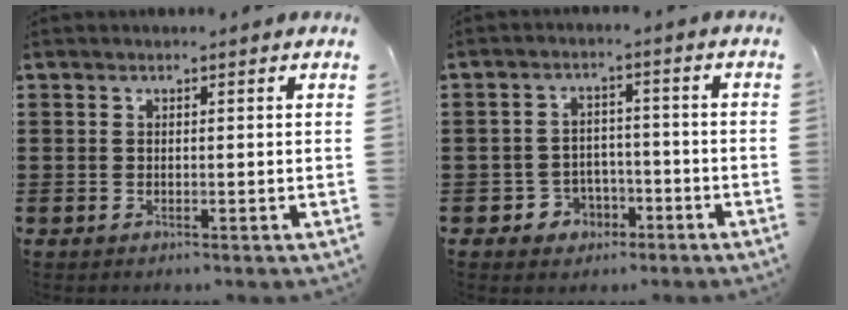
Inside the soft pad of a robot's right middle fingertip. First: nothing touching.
{"total": 3.8, "force": [-2.5, 2.8, 0.7], "torque": [-0.022, 0.010, -0.054]}